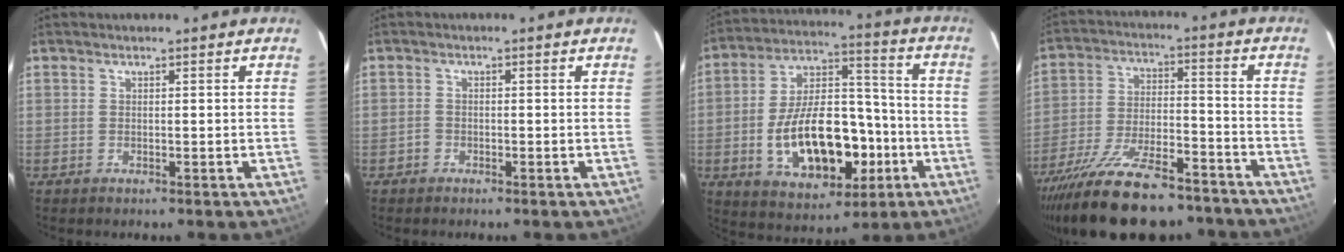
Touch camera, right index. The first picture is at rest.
{"total": 1.3, "force": [-1.0, 0.8, 0.0], "torque": [-0.002, 0.004, -0.021]}
{"total": 19.9, "force": [-5.6, 10.9, 15.8], "torque": [-0.295, 0.023, -0.069]}
{"total": 24.8, "force": [-19.8, 8.3, 12.5], "torque": [-0.239, -0.031, -0.297]}